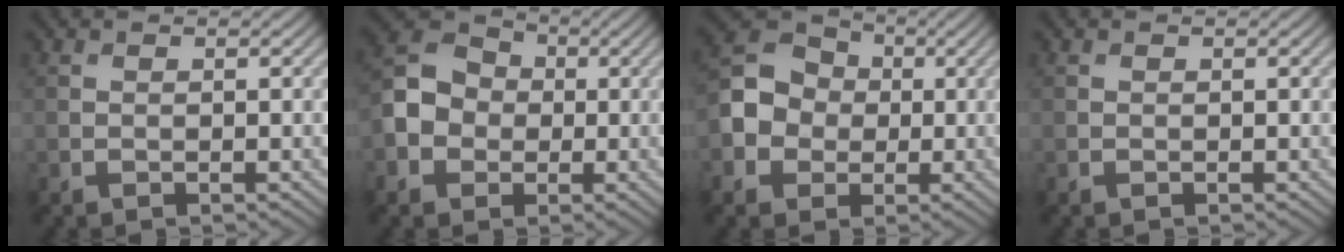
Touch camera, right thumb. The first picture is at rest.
{"total": 6.5, "force": [-1.2, 5.6, 3.1], "torque": [-0.083, 0.001, -0.033]}
{"total": 7.2, "force": [-0.8, 6.3, 3.3], "torque": [-0.076, 0.002, -0.030]}
{"total": 0.0}